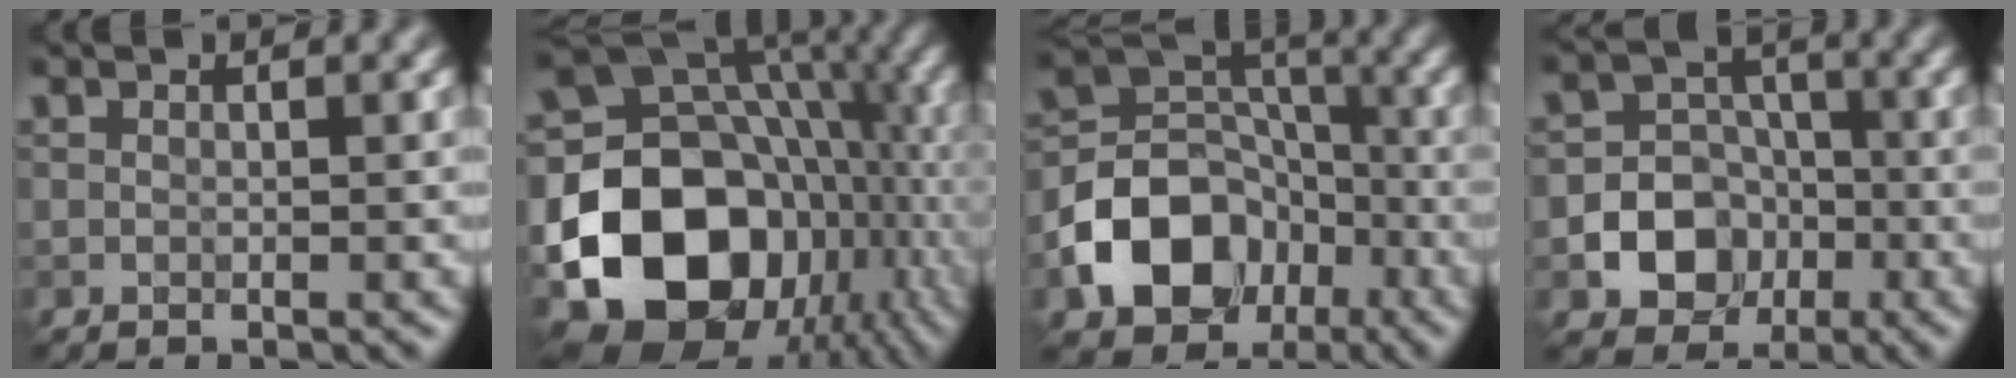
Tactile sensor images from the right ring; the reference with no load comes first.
{"total": 20.2, "force": [-5.6, 15.3, 12.0], "torque": [-0.235, -0.014, -0.091]}
{"total": 10.6, "force": [-4.5, 8.1, 5.1], "torque": [-0.085, -0.001, -0.091]}
{"total": 8.4, "force": [-2.7, 7.5, 2.7], "torque": [-0.029, -0.004, -0.070]}